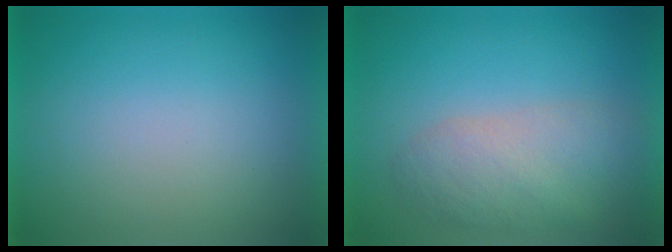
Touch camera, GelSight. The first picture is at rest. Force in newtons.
{"total": 5.6}